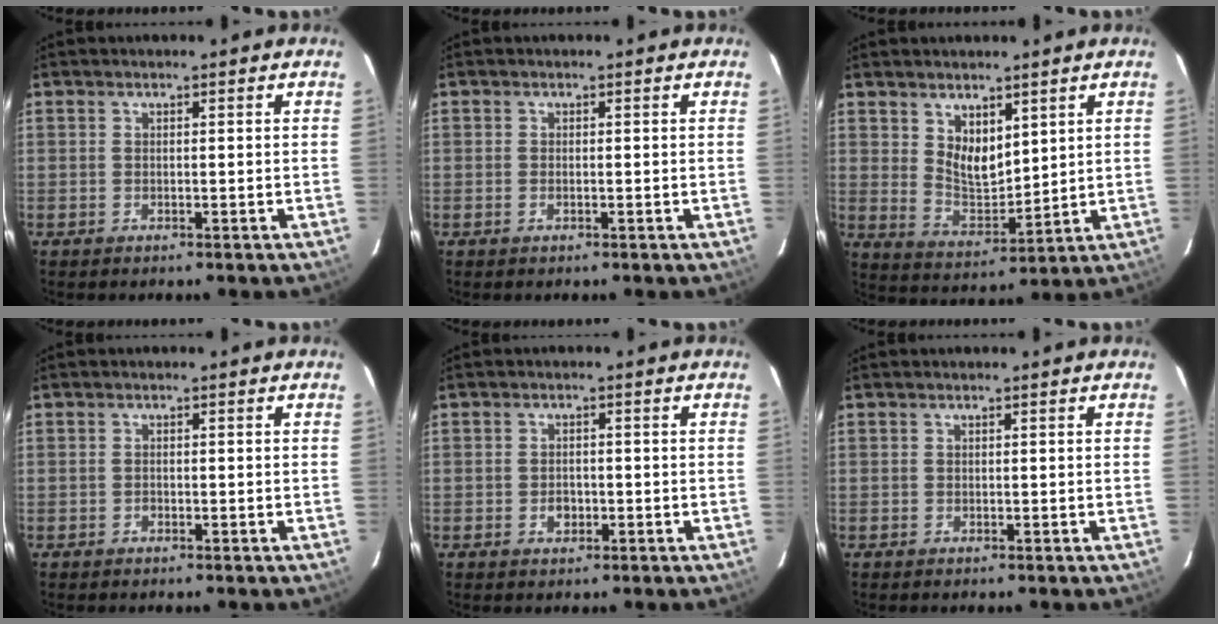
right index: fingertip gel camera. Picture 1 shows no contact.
{"total": 0.6, "force": [-0.3, 0.2, 0.5], "torque": [-0.011, 0.000, -0.005]}
{"total": 7.5, "force": [4.1, 4.2, 4.6], "torque": [-0.074, -0.003, 0.085]}
{"total": 0.6, "force": [-0.4, 0.4, 0.1], "torque": [-0.001, 0.002, -0.007]}
{"total": 3.2, "force": [-1.0, 2.1, 2.2], "torque": [-0.040, 0.000, -0.014]}
{"total": 0.0}